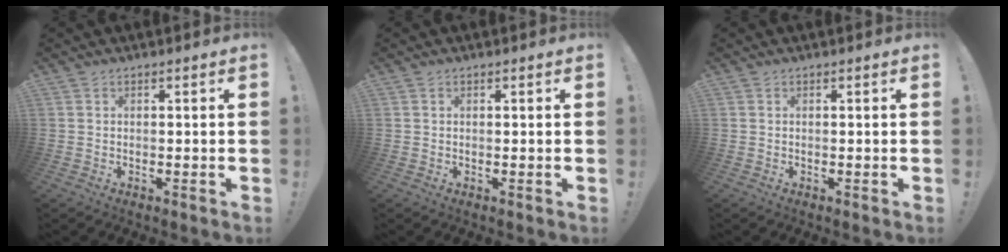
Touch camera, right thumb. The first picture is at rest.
{"total": 0.0}
{"total": 0.0}